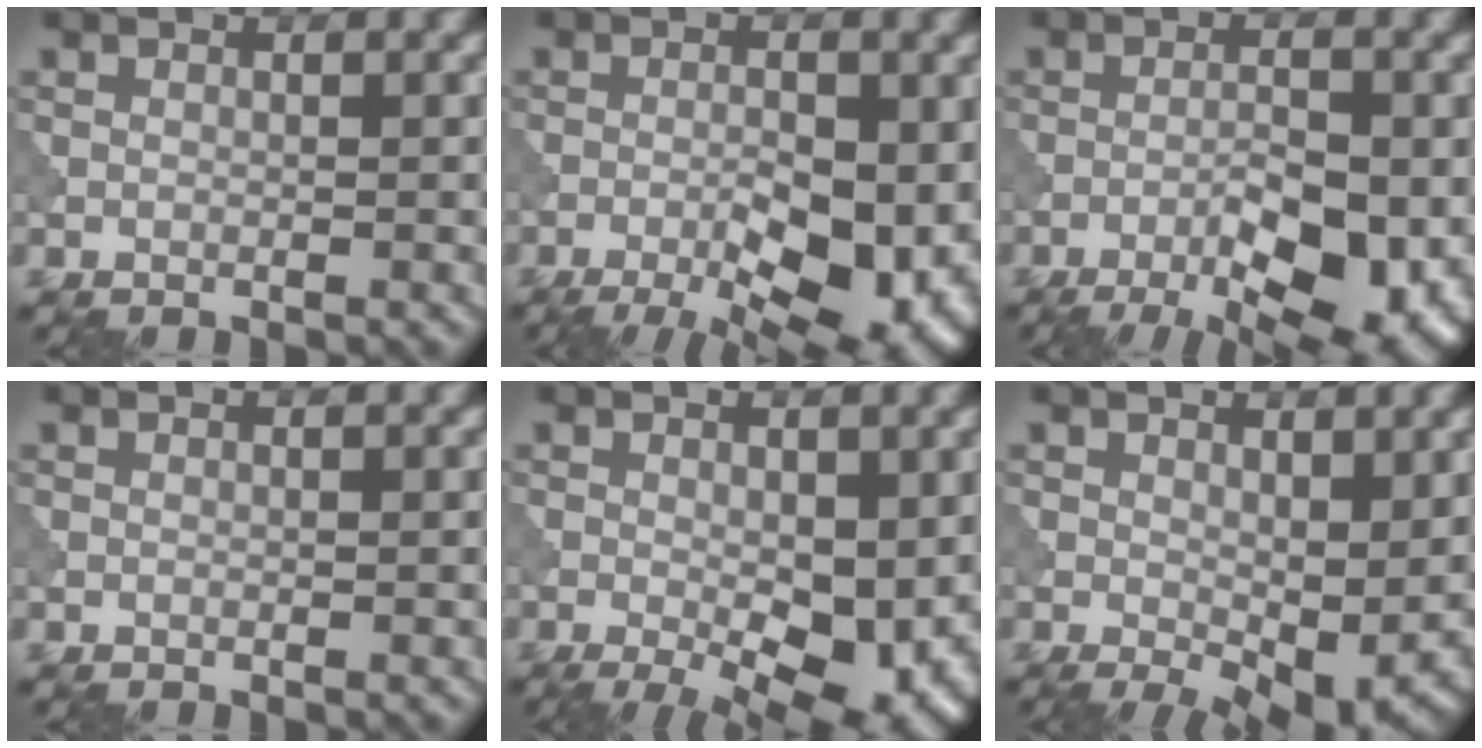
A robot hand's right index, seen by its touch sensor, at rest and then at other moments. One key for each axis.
{"total": 10.1, "fx": -3.9, "fy": 4.1, "fz": 8.4, "tx": -0.115, "ty": -0.005, "tz": -0.056}
{"total": 9.3, "fx": -4.4, "fy": 3.3, "fz": 7.5, "tx": -0.114, "ty": -0.006, "tz": -0.063}
{"total": 0.0}
{"total": 8.8, "fx": -1.8, "fy": 4.2, "fz": 7.6, "tx": -0.110, "ty": -0.021, "tz": -0.016}
{"total": 6.1, "fx": -0.1, "fy": 3.1, "fz": 5.2, "tx": -0.080, "ty": -0.021, "tz": 0.009}